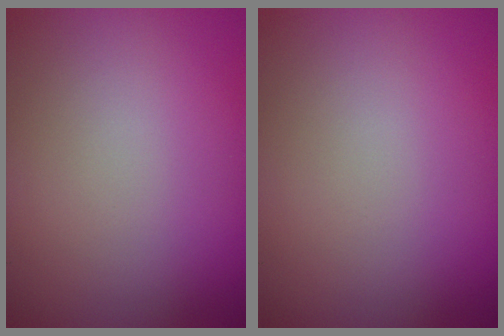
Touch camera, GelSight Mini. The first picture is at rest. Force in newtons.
{"total": 0.0}